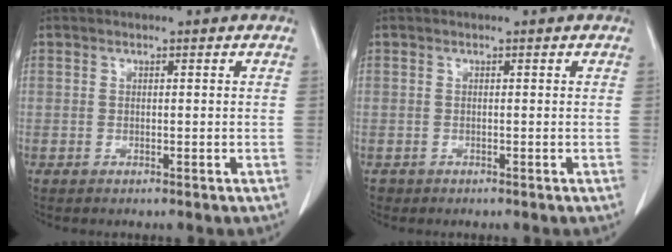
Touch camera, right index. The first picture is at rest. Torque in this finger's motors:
{"motor_torque": [-0.18, -0.04, -0.66, -0.15]}